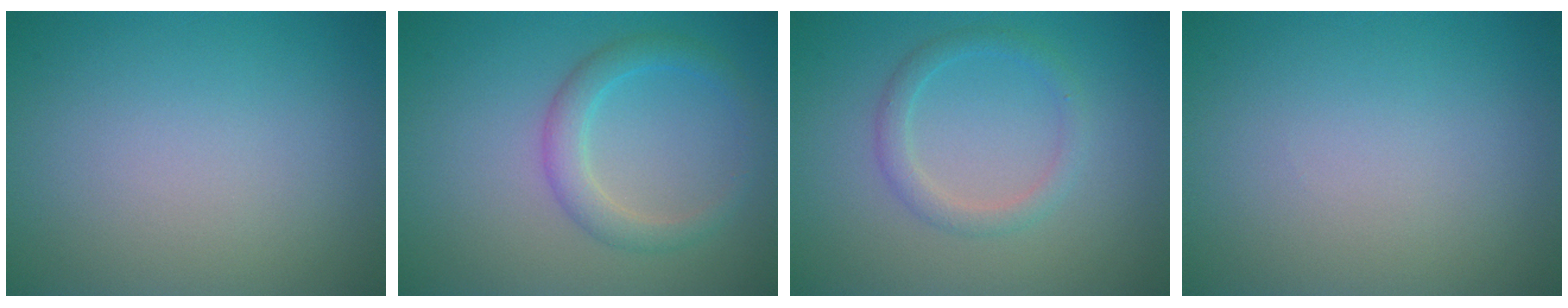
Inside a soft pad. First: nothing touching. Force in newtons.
{"total": 2.7, "press": 2.7, "slide": 0.1}
{"total": 2.0, "press": 2.0, "slide": 0.1}
{"total": 0.0}